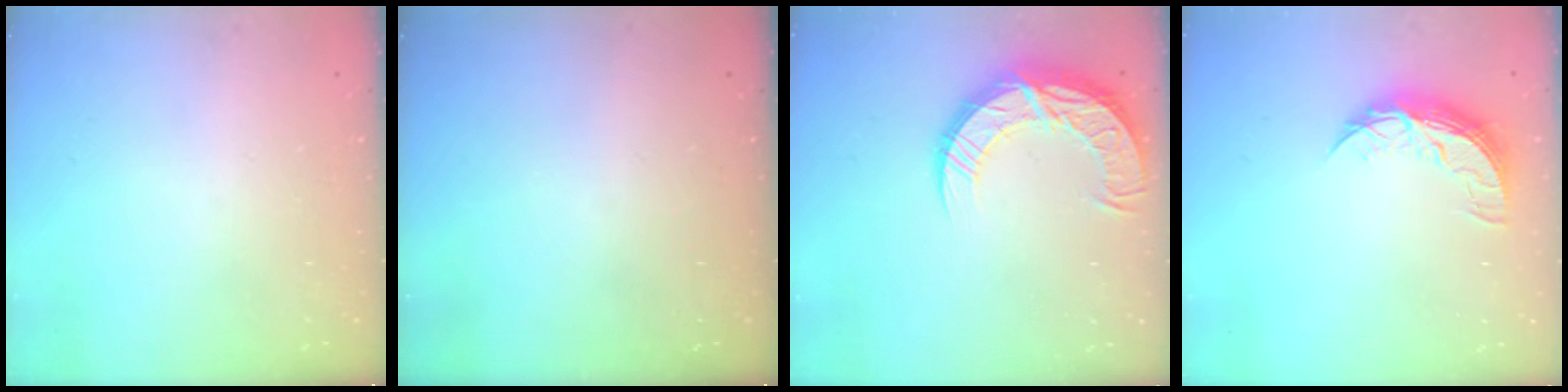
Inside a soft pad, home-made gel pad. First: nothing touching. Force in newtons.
{"total": 0.0}
{"total": 14.6, "press": 14.5, "slide": 0.8}
{"total": 8.5, "press": 8.5, "slide": 0.2}